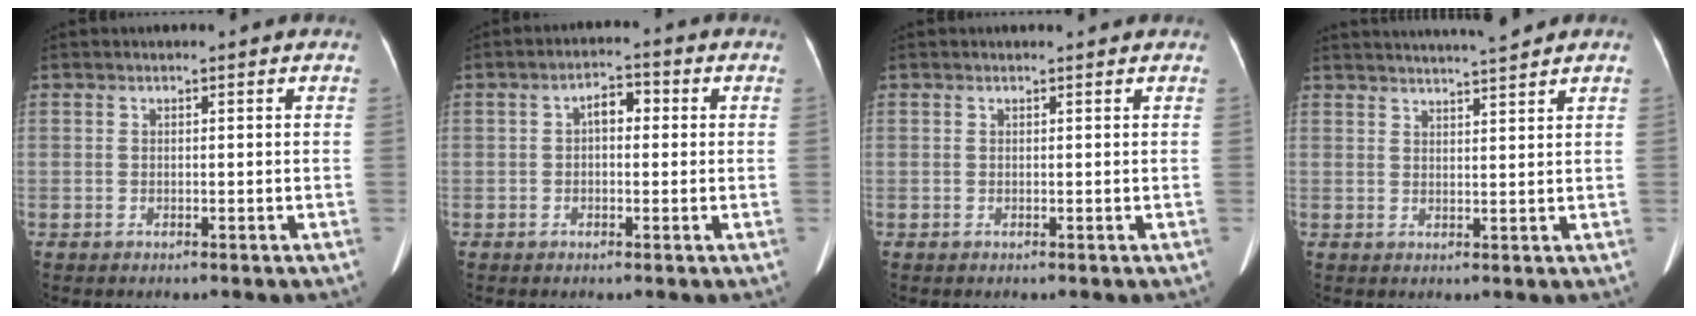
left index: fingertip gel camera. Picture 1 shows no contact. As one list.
[{"total": 3.5, "force": [0.3, 1.9, 2.9], "torque": [-0.045, 0.022, 0.003]}, {"total": 0.7, "force": [0.7, 0.0, 0.1], "torque": [-0.009, 0.004, 0.009]}, {"total": 7.6, "force": [7.0, -1.0, 2.8], "torque": [-0.044, 0.010, 0.098]}]